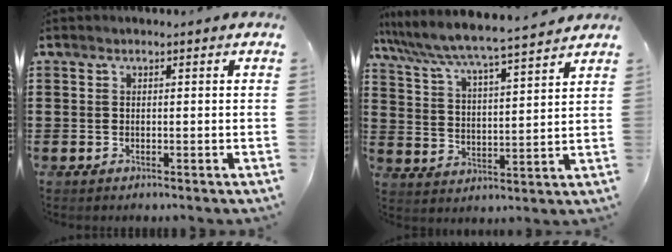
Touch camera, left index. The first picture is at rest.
{"total": 5.3, "force": [4.9, -0.3, 1.9], "torque": [-0.062, -0.038, 0.076]}